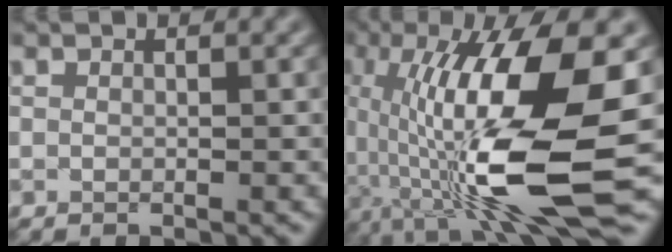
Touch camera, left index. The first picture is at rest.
{"total": 13.0, "force": [-1.7, 3.2, 12.5], "torque": [-0.228, -0.006, -0.032]}